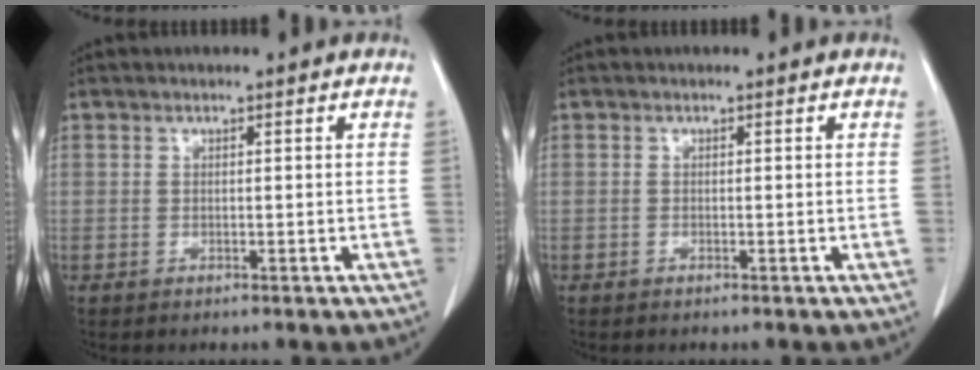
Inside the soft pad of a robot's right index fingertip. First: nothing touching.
{"total": 0.0}